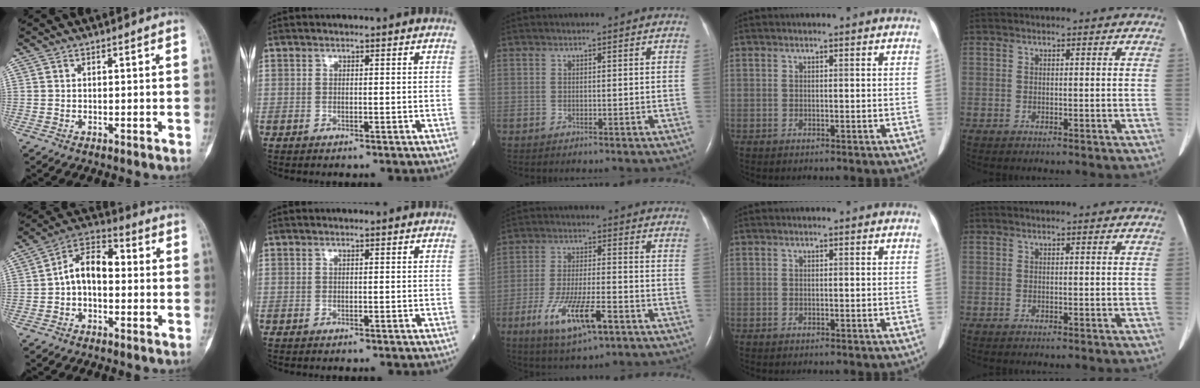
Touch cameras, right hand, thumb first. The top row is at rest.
{"thumb": {"total": 9.6, "force": [-0.4, 6.1, 7.4], "torque": [-0.103, 0.038, -0.023]}, "middle": {"total": 11.1, "force": [-5.3, 2.4, 9.4], "torque": [-0.179, -0.016, -0.088]}}